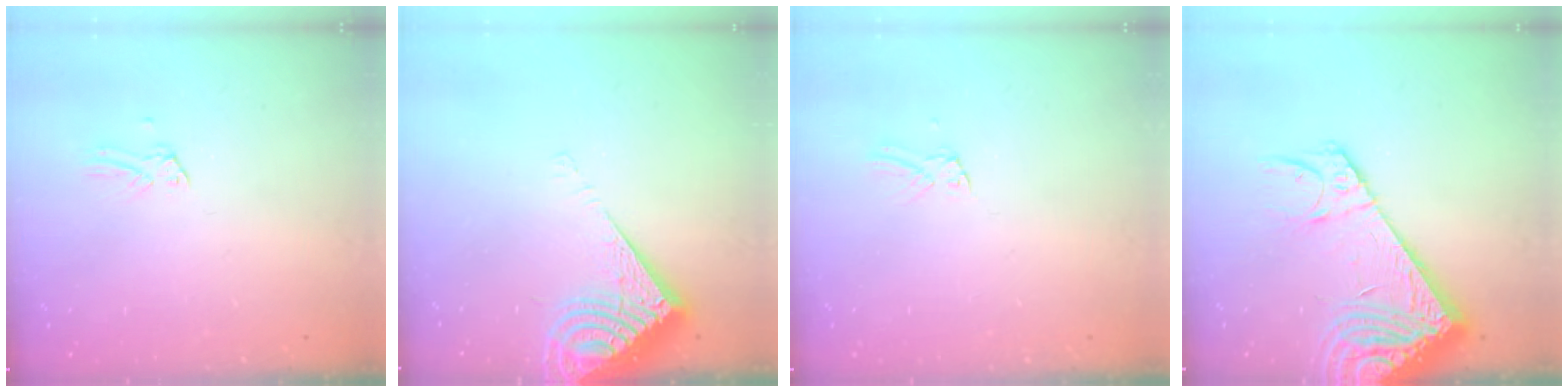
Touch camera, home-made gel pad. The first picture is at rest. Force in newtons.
{"total": 10.7, "press": 10.6, "slide": 1.3}
{"total": 1.5, "press": 1.5, "slide": 0.1}
{"total": 16.9, "press": 16.5, "slide": 3.4}